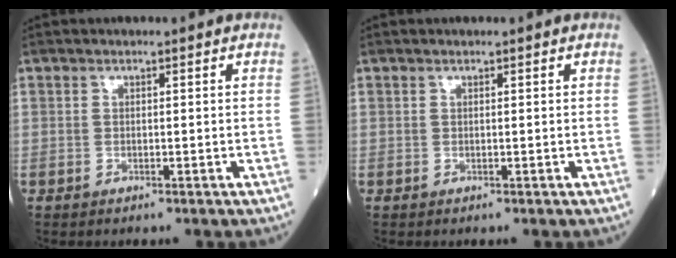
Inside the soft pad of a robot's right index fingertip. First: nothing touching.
{"total": 0.0}